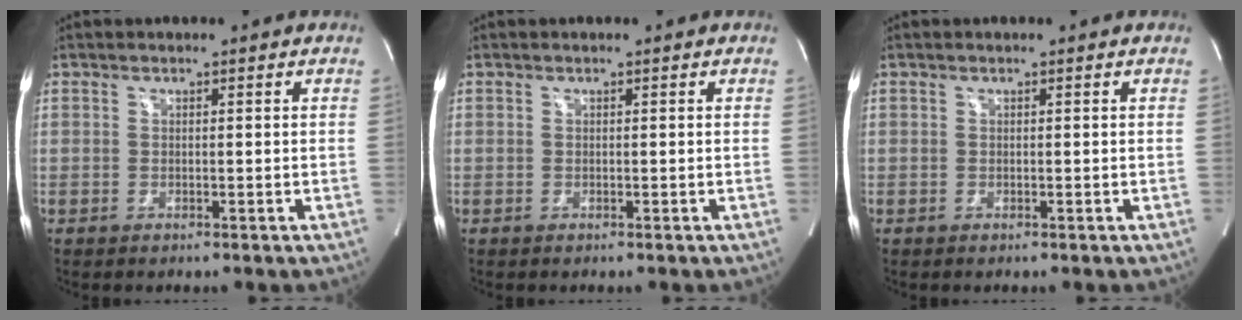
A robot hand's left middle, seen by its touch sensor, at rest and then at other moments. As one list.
[{"total": 0.0}, {"total": 0.0}]